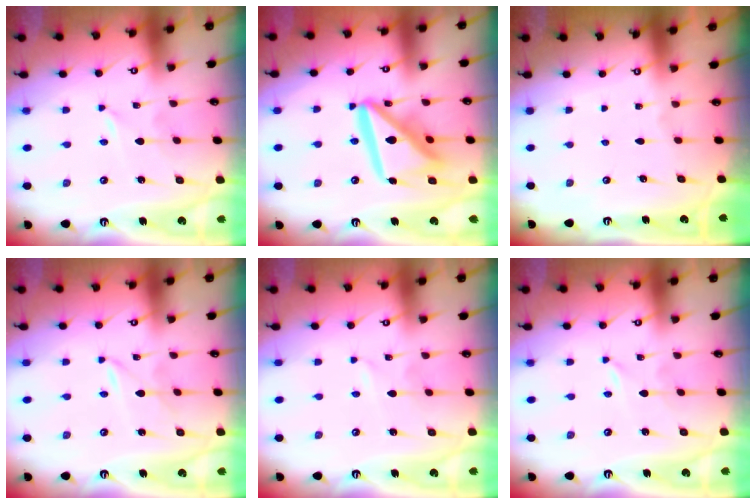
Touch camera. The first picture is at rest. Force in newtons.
{"total": 18.4, "press": 18.3, "slide": 2.1}
{"total": 0.0}
{"total": 1.2, "press": 1.2, "slide": 0.1}
{"total": 0.0}
{"total": 0.0}